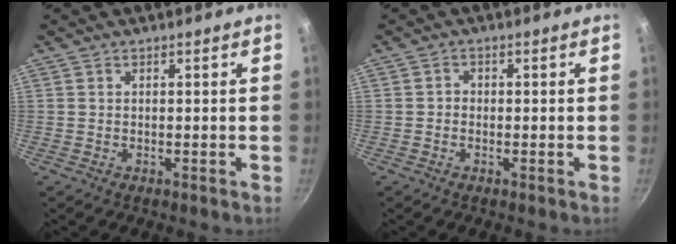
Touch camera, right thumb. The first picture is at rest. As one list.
[{"total": 1.1, "force": [-0.4, 0.9, 0.3], "torque": [-0.002, 0.001, -0.012]}]